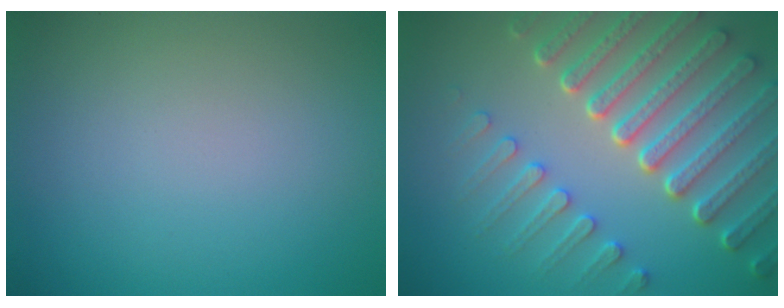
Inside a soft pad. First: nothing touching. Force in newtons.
{"total": 8.1, "press": 6.1, "slide": 5.3}